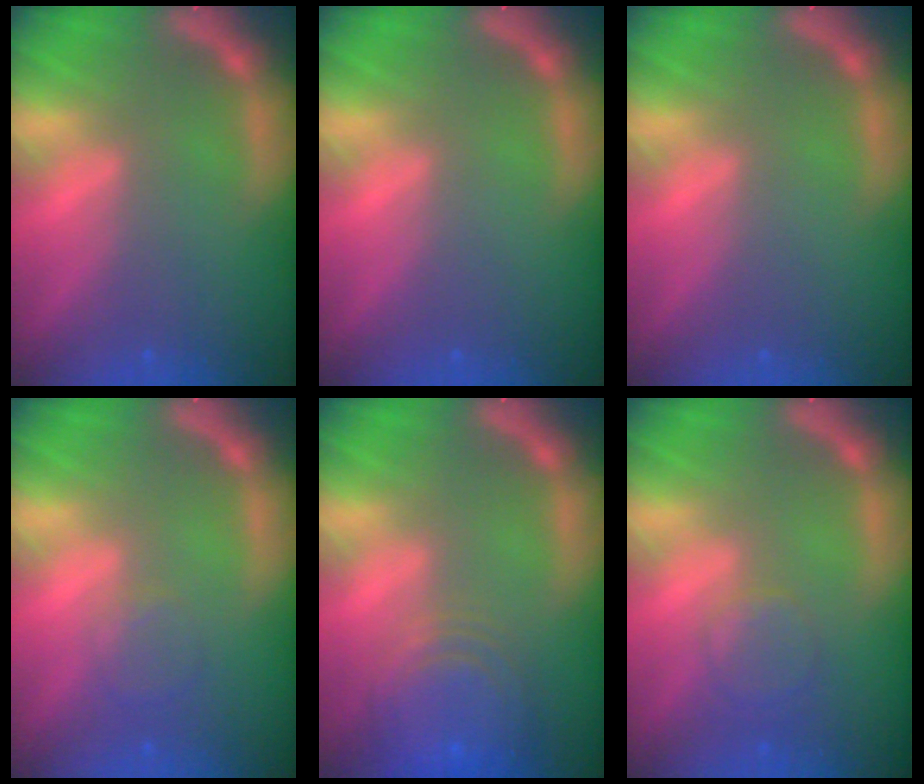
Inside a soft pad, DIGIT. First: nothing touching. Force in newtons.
{"total": 0.0}
{"total": 0.0}
{"total": 2.0}
{"total": 8.5}
{"total": 2.9}